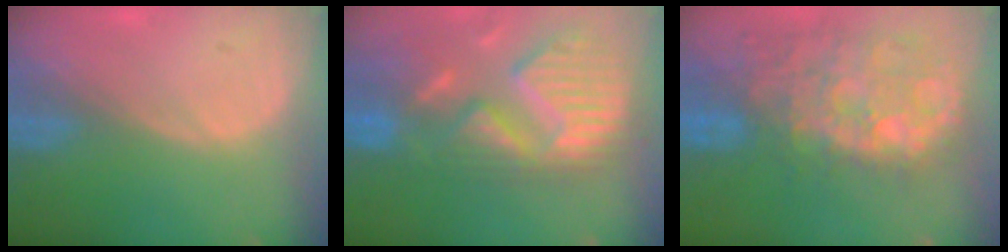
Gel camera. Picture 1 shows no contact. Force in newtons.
{"total": 14.0, "press": 11.8, "slide": 7.6}
{"total": 12.9, "press": 11.6, "slide": 5.8}